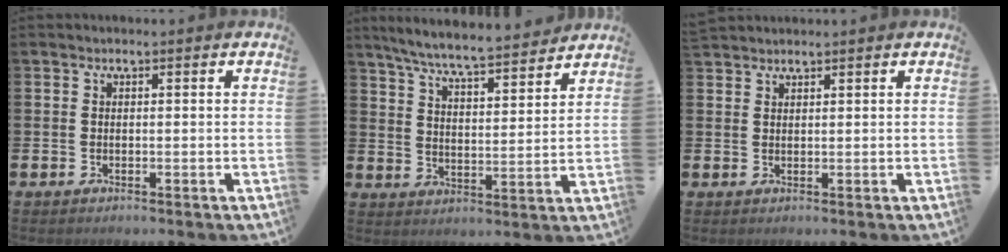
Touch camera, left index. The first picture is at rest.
{"total": 7.0, "force": [6.6, 0.2, 2.2], "torque": [-0.071, -0.045, 0.114]}
{"total": 1.5, "force": [1.5, 0.3, -0.1], "torque": [0.008, -0.004, 0.026]}